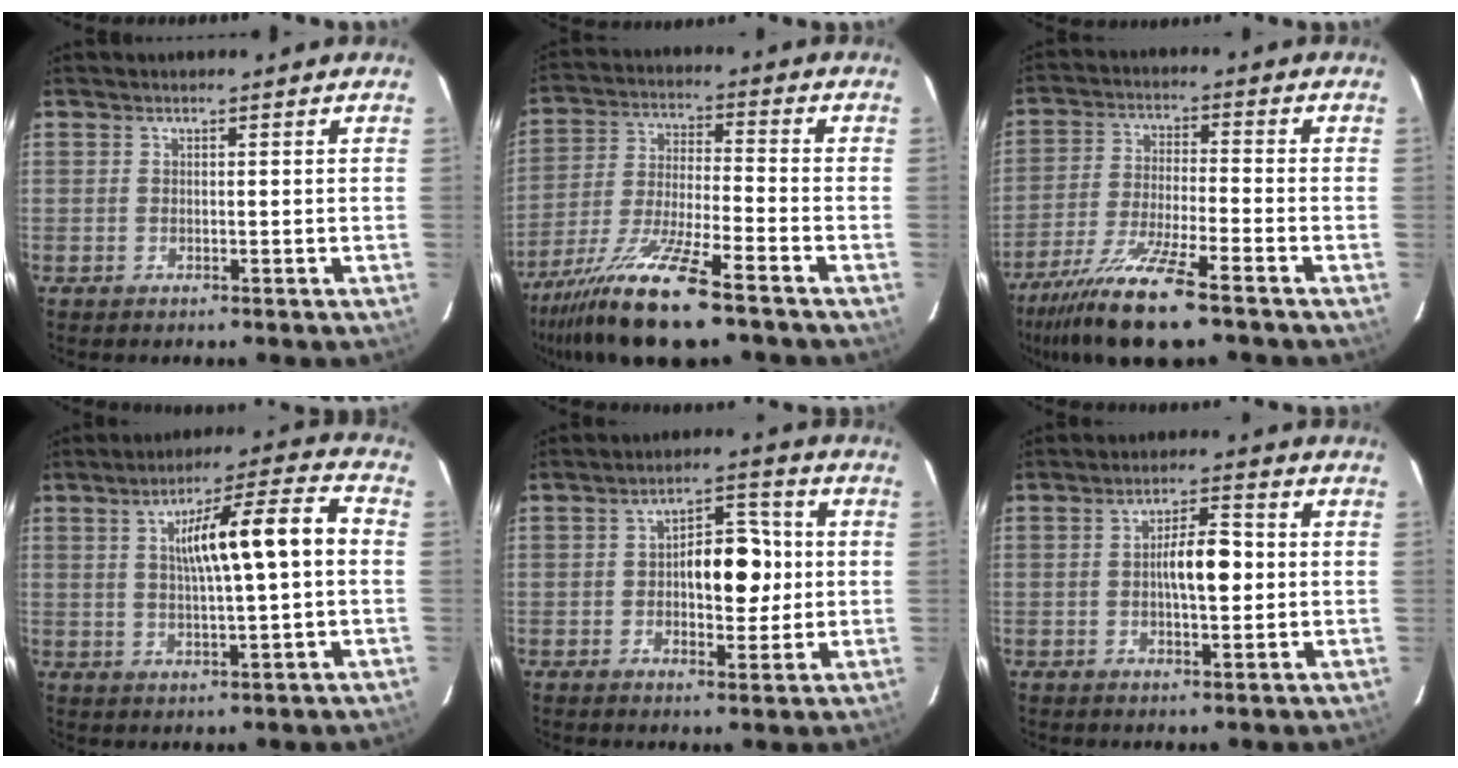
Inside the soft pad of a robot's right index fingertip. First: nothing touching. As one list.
[{"total": 14.8, "force": [-10.4, 1.0, 10.4], "torque": [-0.211, -0.036, -0.190]}, {"total": 12.2, "force": [-8.7, 0.5, 8.5], "torque": [-0.162, -0.034, -0.155]}, {"total": 12.3, "force": [1.3, 1.0, 12.2], "torque": [-0.193, 0.026, 0.021]}, {"total": 8.6, "force": [0.0, 4.0, 7.6], "torque": [-0.113, 0.023, 0.004]}, {"total": 6.4, "force": [-0.1, 1.9, 6.1], "torque": [-0.105, 0.014, -0.001]}]